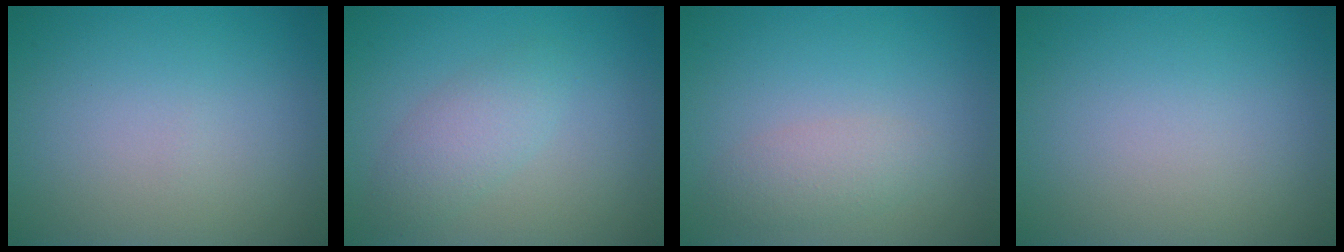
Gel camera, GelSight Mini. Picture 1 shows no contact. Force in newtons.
{"total": 2.5, "press": 2.5, "slide": 0.0}
{"total": 2.0, "press": 2.0, "slide": 0.1}
{"total": 0.0}